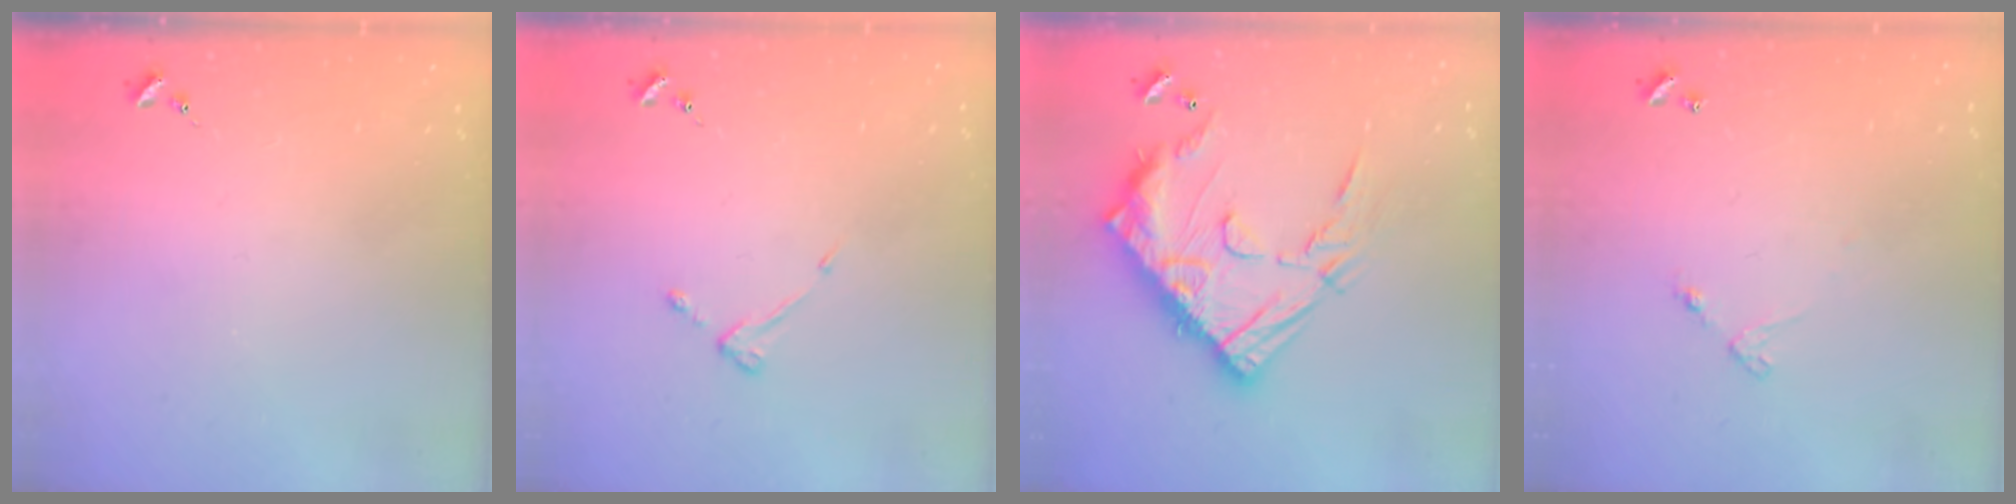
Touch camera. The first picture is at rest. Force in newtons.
{"total": 3.5, "press": 3.4, "slide": 0.5}
{"total": 21.0, "press": 21.0, "slide": 1.6}
{"total": 4.9, "press": 4.8, "slide": 0.3}